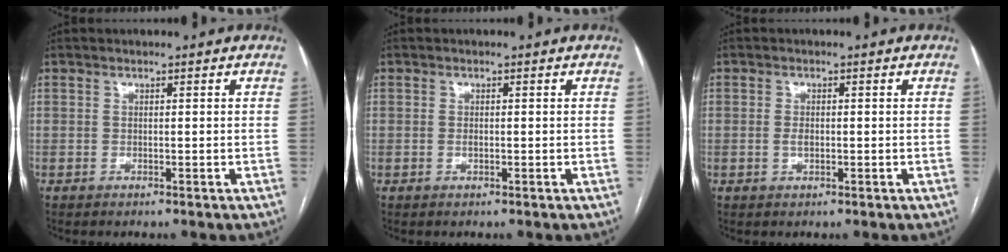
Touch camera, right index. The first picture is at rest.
{"total": 0.8, "force": [-0.2, 0.3, 0.7], "torque": [-0.016, 0.000, -0.003]}
{"total": 1.6, "force": [-0.3, 0.7, 1.4], "torque": [-0.028, 0.001, -0.004]}